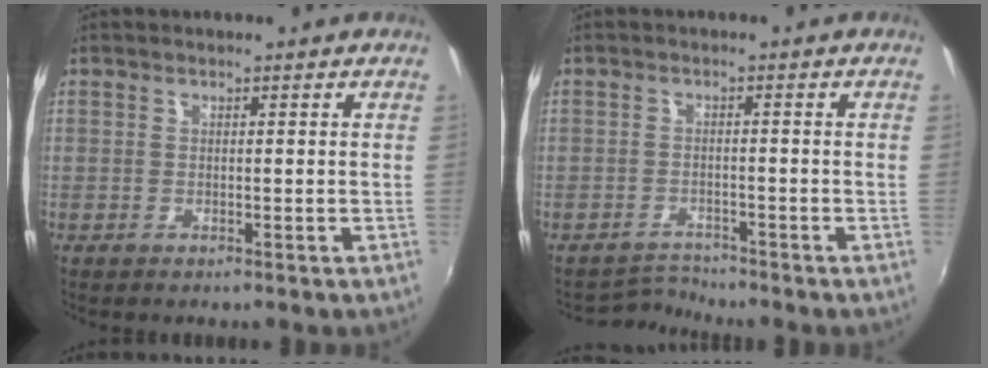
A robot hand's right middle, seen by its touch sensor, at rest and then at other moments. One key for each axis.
{"total": 2.8, "fx": -2.6, "fy": 0.0, "fz": -0.9, "tx": 0.005, "ty": 0.005, "tz": -0.049}